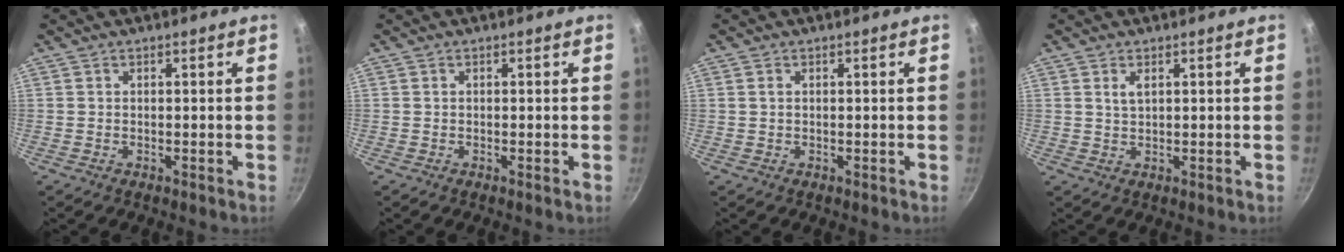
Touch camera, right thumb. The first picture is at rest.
{"total": 0.0}
{"total": 0.7, "force": [0.2, 0.5, 0.5], "torque": [-0.011, -0.001, 0.003]}
{"total": 1.8, "force": [0.8, 0.8, 1.4], "torque": [-0.026, -0.003, 0.020]}